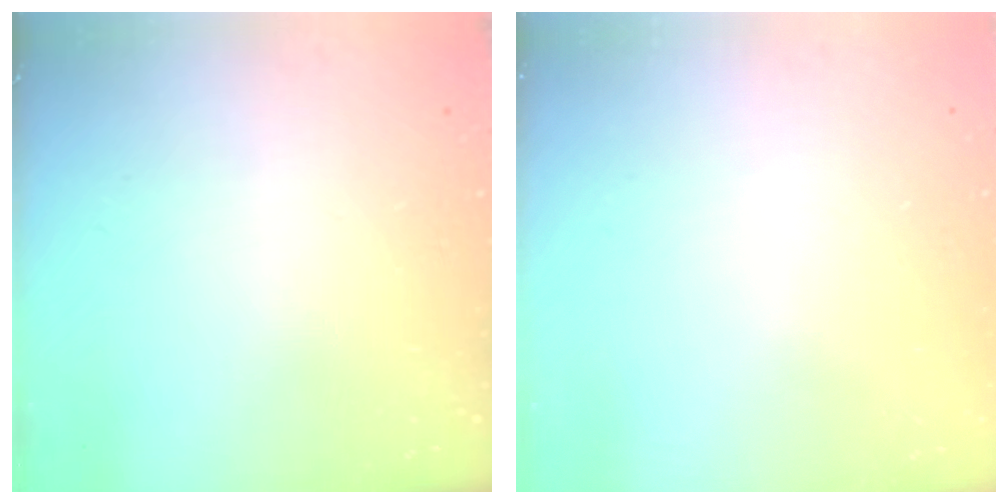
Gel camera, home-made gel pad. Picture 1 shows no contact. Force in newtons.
{"total": 0.0}